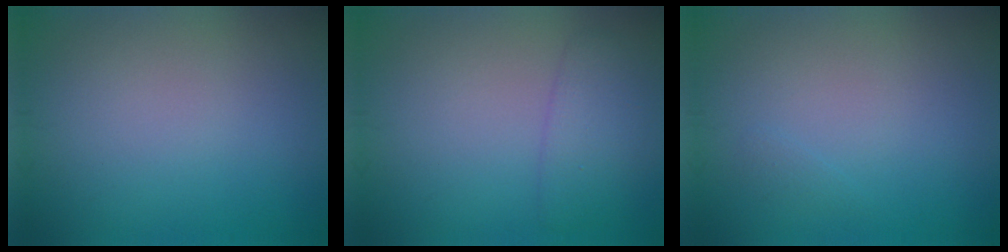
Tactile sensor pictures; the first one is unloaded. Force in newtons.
{"total": 2.7, "press": 2.7, "slide": 0.2}
{"total": 0.5, "press": 0.5, "slide": 0.1}